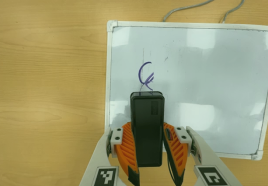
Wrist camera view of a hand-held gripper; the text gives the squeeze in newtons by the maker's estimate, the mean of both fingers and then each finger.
{"total": 7.9, "left": 6.5, "right": 9.2}